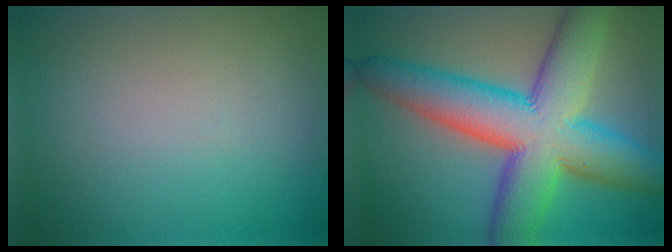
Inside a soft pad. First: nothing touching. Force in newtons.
{"total": 12.6, "press": 12.6, "slide": 0.3}